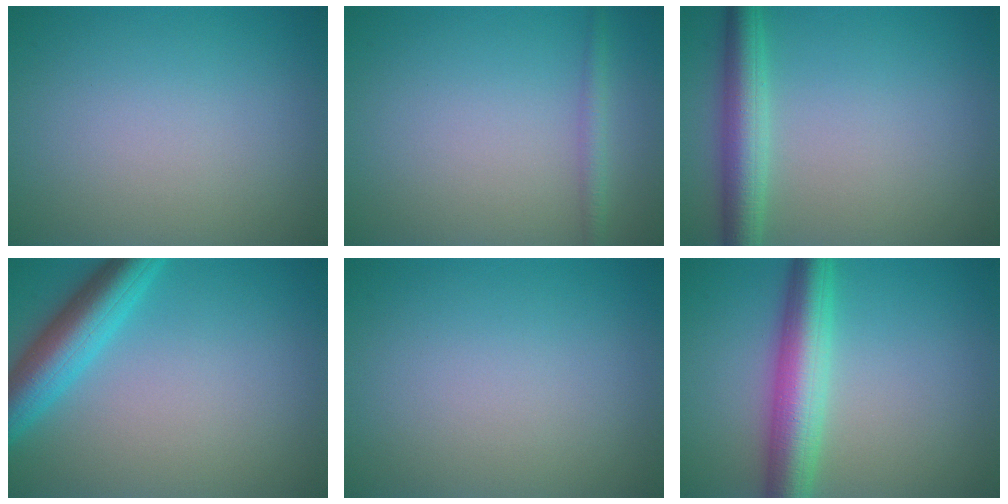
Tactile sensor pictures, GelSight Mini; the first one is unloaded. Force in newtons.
{"total": 1.4, "press": 1.4, "slide": 0.1}
{"total": 4.1, "press": 4.1, "slide": 0.1}
{"total": 5.7, "press": 5.7, "slide": 0.2}
{"total": 0.0}
{"total": 6.3, "press": 6.3, "slide": 0.1}